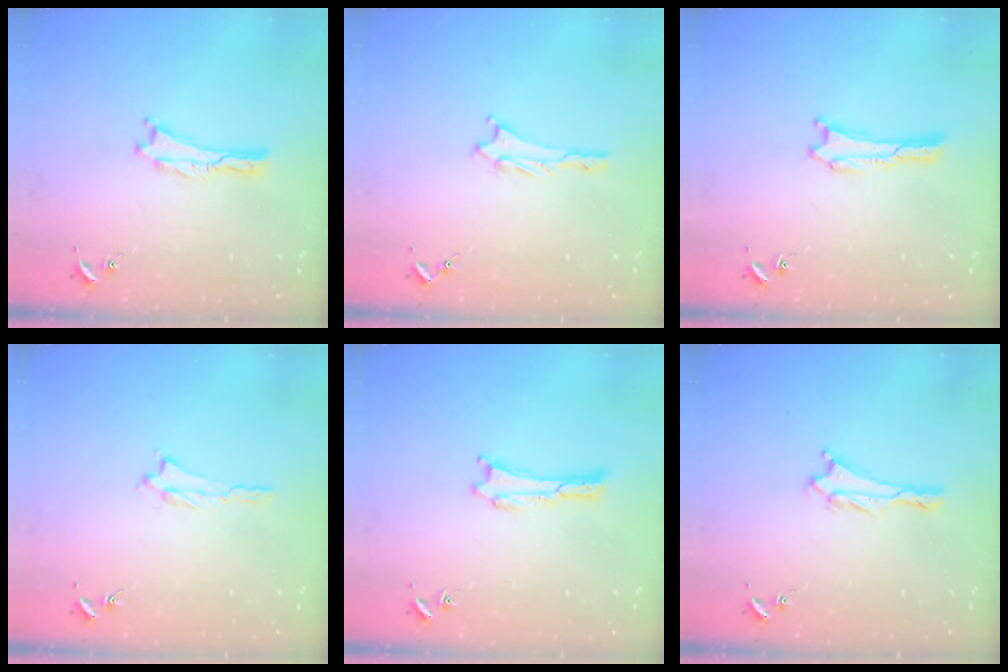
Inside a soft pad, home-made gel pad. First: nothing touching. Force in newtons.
{"total": 0.8, "press": 0.8, "slide": 0.1}
{"total": 0.0}
{"total": 1.2, "press": 1.2, "slide": 0.3}
{"total": 0.0}
{"total": 1.4, "press": 1.4, "slide": 0.2}